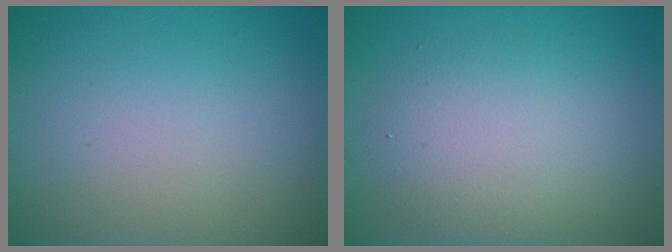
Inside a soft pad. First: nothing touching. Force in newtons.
{"total": 5.3, "press": 5.3, "slide": 0.6}